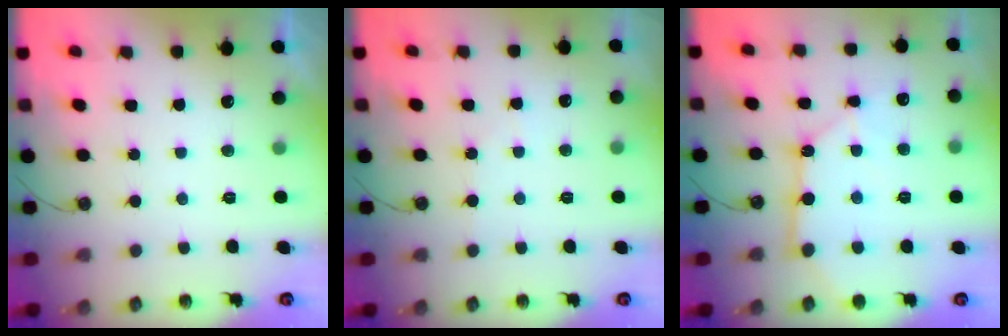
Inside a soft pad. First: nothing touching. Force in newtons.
{"total": 3.0, "press": 3.0, "slide": 0.5}
{"total": 12.1, "press": 12.0, "slide": 1.5}